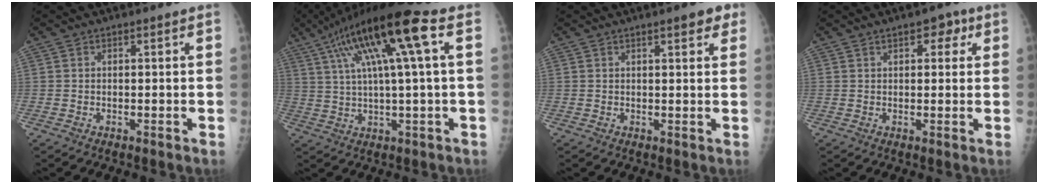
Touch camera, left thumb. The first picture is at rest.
{"total": 16.8, "force": [5.8, 2.1, 15.6], "torque": [-0.285, 0.026, 0.095]}
{"total": 3.8, "force": [2.3, 1.1, 2.9], "torque": [-0.025, -0.006, 0.025]}
{"total": 4.2, "force": [2.1, 2.5, 2.6], "torque": [-0.006, -0.002, 0.019]}